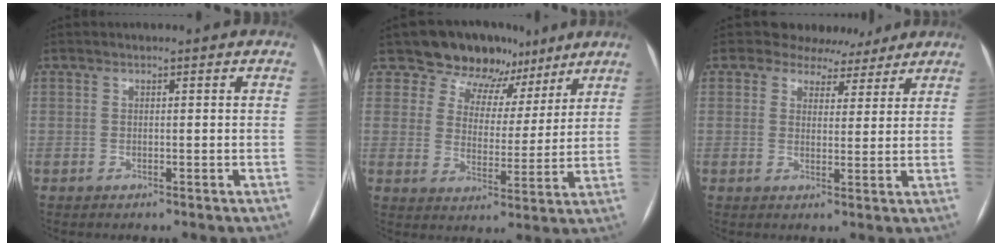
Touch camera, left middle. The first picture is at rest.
{"total": 11.1, "force": [8.5, 6.9, 2.0], "torque": [-0.020, 0.014, 0.115]}
{"total": 6.4, "force": [5.3, 3.5, 0.1], "torque": [0.007, 0.005, 0.063]}